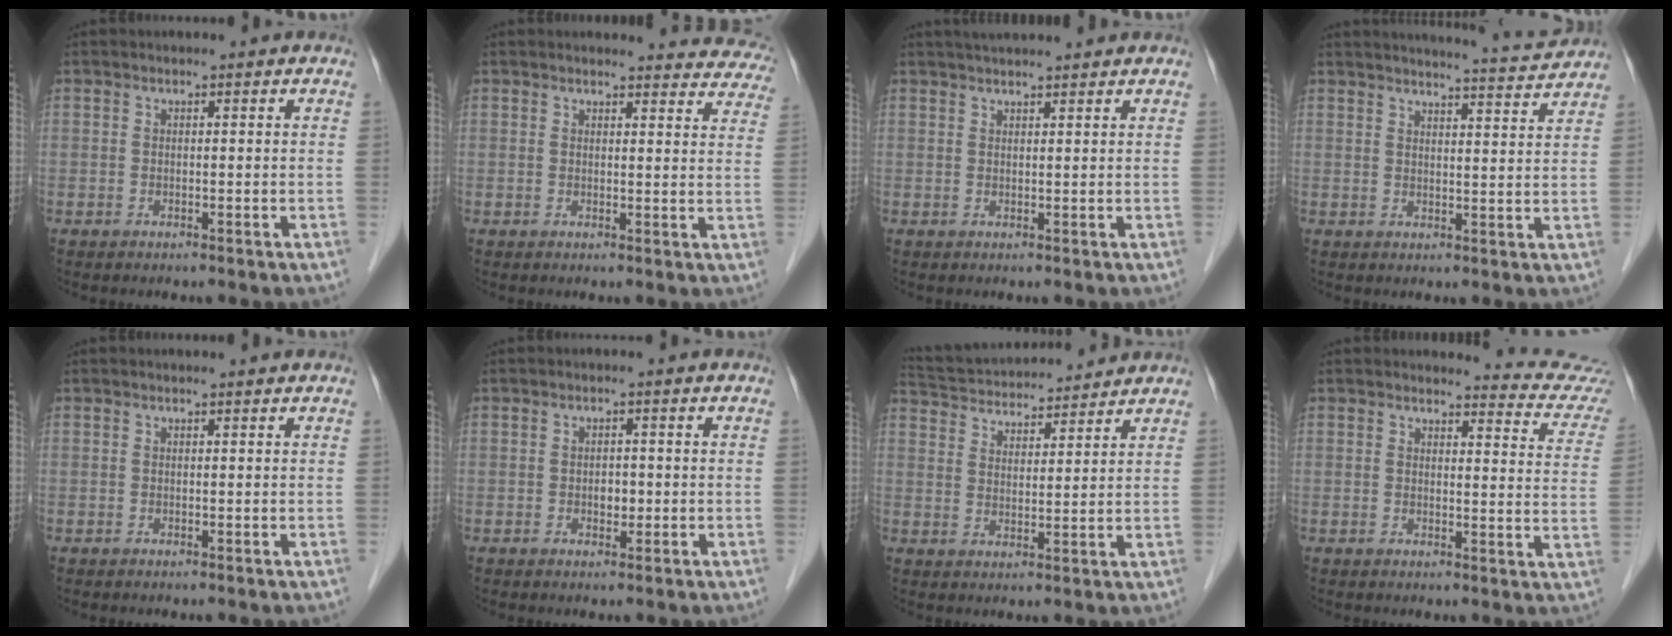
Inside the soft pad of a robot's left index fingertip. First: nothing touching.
{"total": 14.4, "force": [13.9, 3.2, 2.1], "torque": [0.016, -0.045, 0.121]}
{"total": 6.0, "force": [5.5, 0.0, 2.5], "torque": [-0.036, 0.035, 0.078]}
{"total": 9.6, "force": [9.4, -0.6, 1.8], "torque": [-0.036, -0.008, 0.115]}
{"total": 1.0, "force": [1.0, -0.1, 0.3], "torque": [-0.009, 0.005, 0.015]}
{"total": 1.7, "force": [-0.3, 1.2, 1.2], "torque": [-0.019, 0.002, -0.001]}
{"total": 14.7, "force": [13.8, 2.5, 4.3], "torque": [-0.082, 0.039, 0.224]}
{"total": 10.5, "force": [10.5, -0.1, 0.4], "torque": [0.012, -0.081, 0.091]}